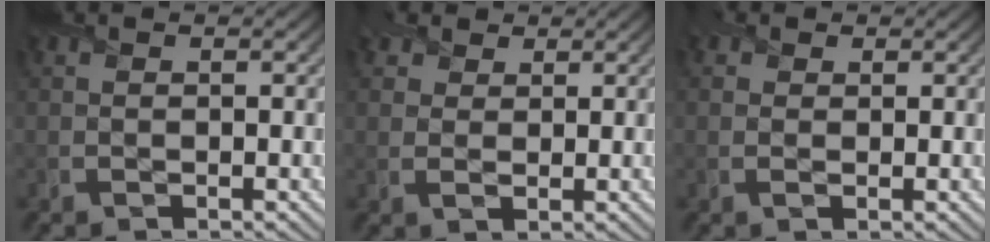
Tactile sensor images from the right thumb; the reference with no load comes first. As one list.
[{"total": 3.2, "force": [1.8, 2.3, 1.3], "torque": [-0.033, 0.000, 0.033]}, {"total": 1.6, "force": [0.5, 1.3, 0.8], "torque": [-0.017, 0.000, 0.009]}]